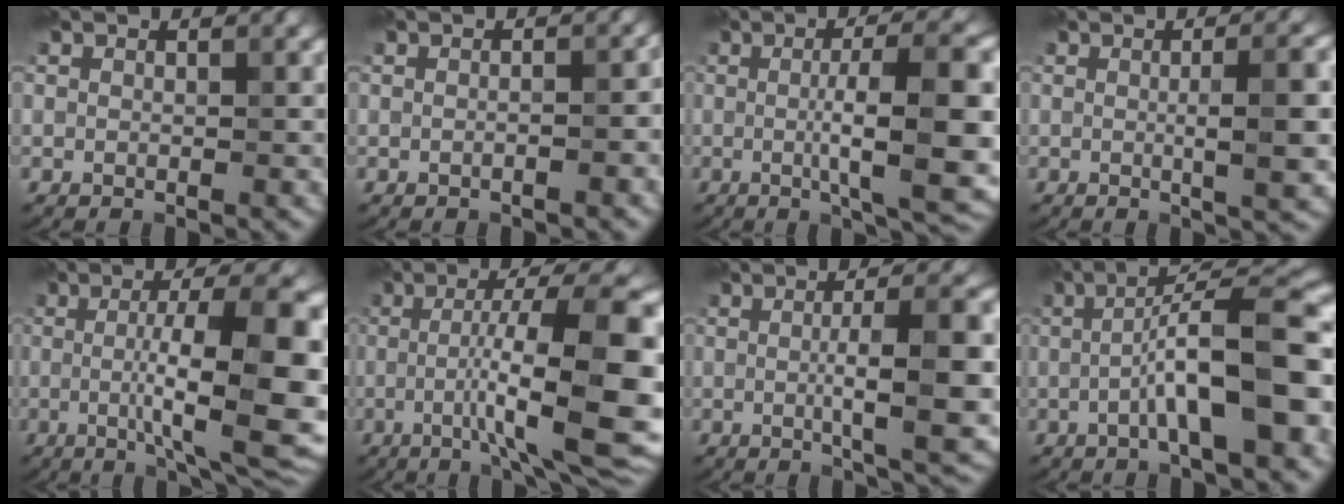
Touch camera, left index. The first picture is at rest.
{"total": 1.2, "force": [-0.4, 0.3, 1.1], "torque": [-0.016, 0.002, -0.010]}
{"total": 11.1, "force": [-0.4, 2.7, 10.8], "torque": [-0.137, 0.000, -0.008]}
{"total": 6.2, "force": [0.1, 1.4, 6.1], "torque": [-0.079, 0.005, 0.000]}
{"total": 12.6, "force": [-0.7, 3.2, 12.1], "torque": [-0.156, -0.001, -0.012]}
{"total": 13.2, "force": [-1.7, 2.7, 12.8], "torque": [-0.173, 0.011, -0.024]}
{"total": 9.2, "force": [-0.3, 2.1, 9.0], "torque": [-0.117, 0.000, -0.004]}
{"total": 9.4, "force": [-1.7, 1.9, 9.1], "torque": [-0.127, 0.018, -0.033]}